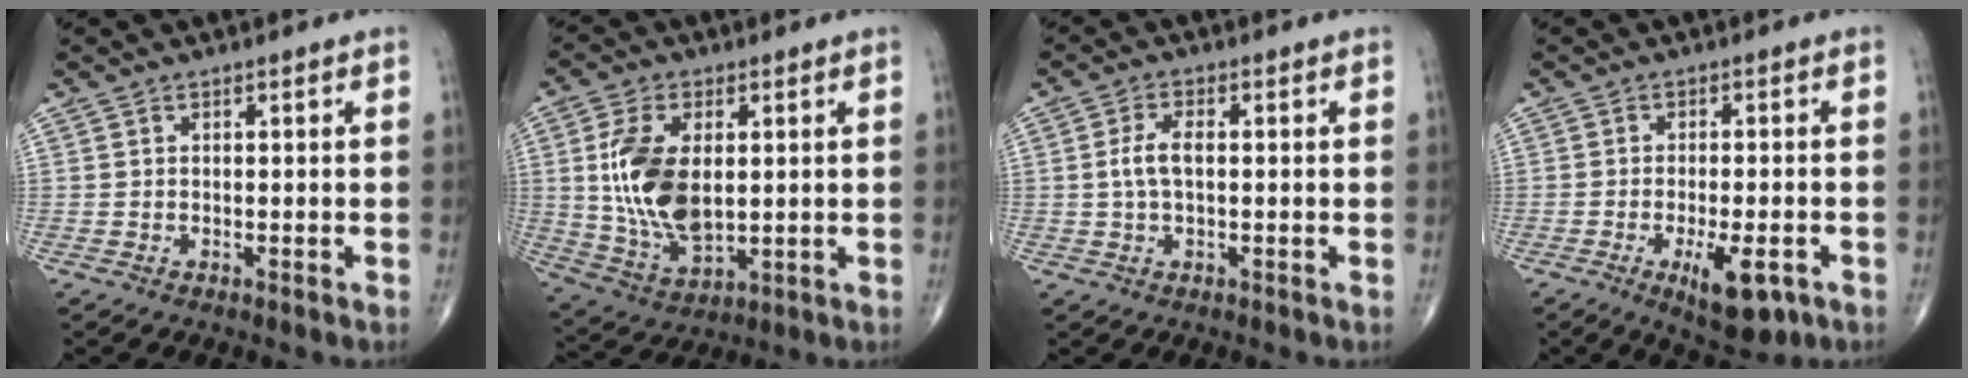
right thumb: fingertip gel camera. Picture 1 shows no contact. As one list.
[{"total": 14.1, "force": [1.8, 7.9, 11.6], "torque": [-0.222, -0.013, 0.043]}, {"total": 4.0, "force": [0.1, 1.9, 3.5], "torque": [-0.081, 0.009, -0.001]}, {"total": 9.0, "force": [-3.8, 3.3, 7.4], "torque": [-0.105, 0.002, -0.048]}]